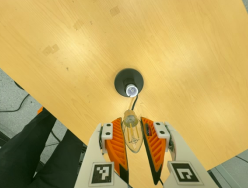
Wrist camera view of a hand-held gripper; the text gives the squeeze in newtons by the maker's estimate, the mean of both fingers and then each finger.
{"total": 15.5, "left": 17.0, "right": 13.9}